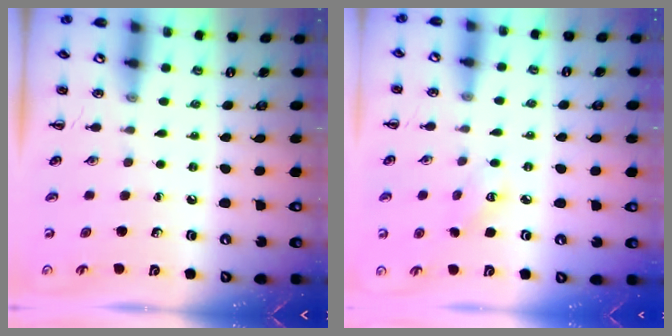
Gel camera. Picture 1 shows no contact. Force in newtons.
{"total": 2.9, "press": 2.8, "slide": 0.8}